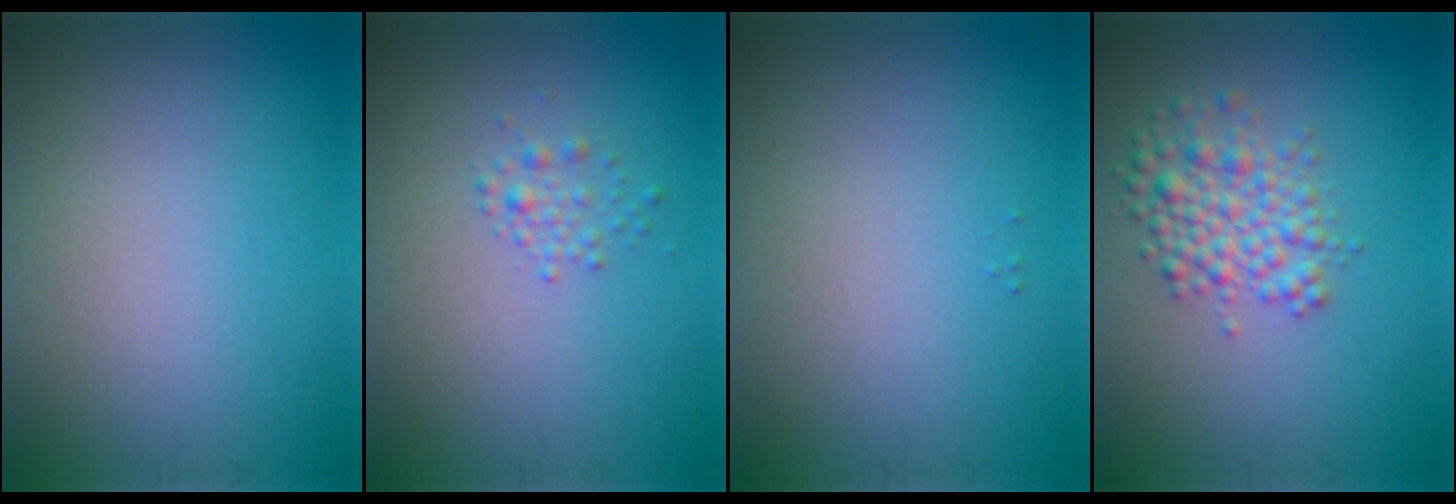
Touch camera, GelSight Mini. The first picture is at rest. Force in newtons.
{"total": 1.3, "press": 1.3, "slide": 0.0}
{"total": 0.0}
{"total": 3.8, "press": 3.8, "slide": 0.1}